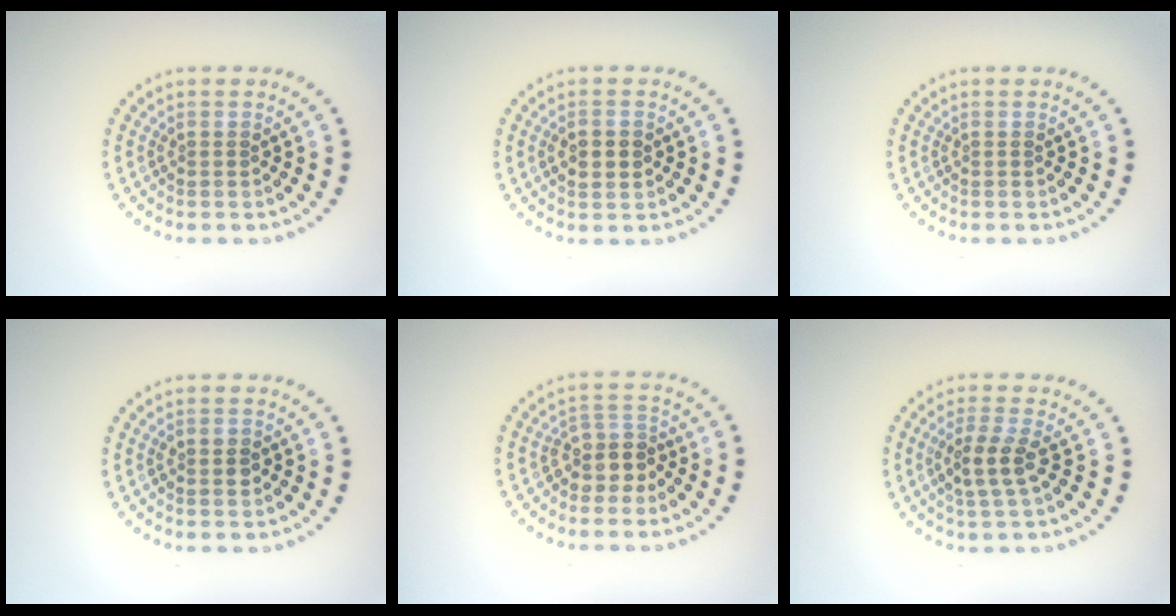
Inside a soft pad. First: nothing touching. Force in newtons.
{"total": 2.2, "press": 2.2, "slide": 0.2}
{"total": 0.0}
{"total": 1.4, "press": 1.4, "slide": 0.1}
{"total": 2.8, "press": 2.3, "slide": 1.6}
{"total": 2.8, "press": 2.6, "slide": 1.2}